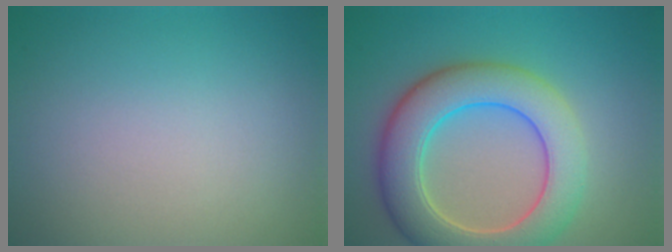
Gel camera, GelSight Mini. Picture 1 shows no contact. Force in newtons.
{"total": 8.3, "press": 8.3, "slide": 0.6}